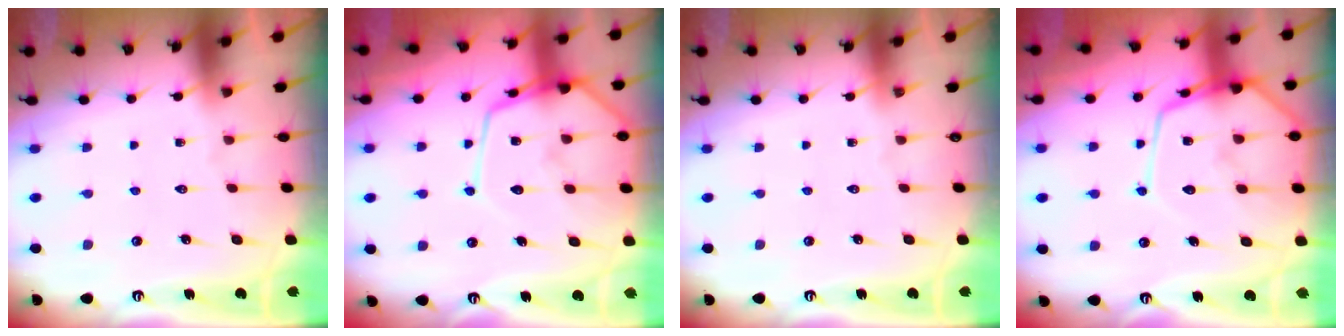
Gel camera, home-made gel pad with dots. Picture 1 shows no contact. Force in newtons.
{"total": 15.3, "press": 15.2, "slide": 1.5}
{"total": 0.0}
{"total": 15.3, "press": 15.2, "slide": 1.5}